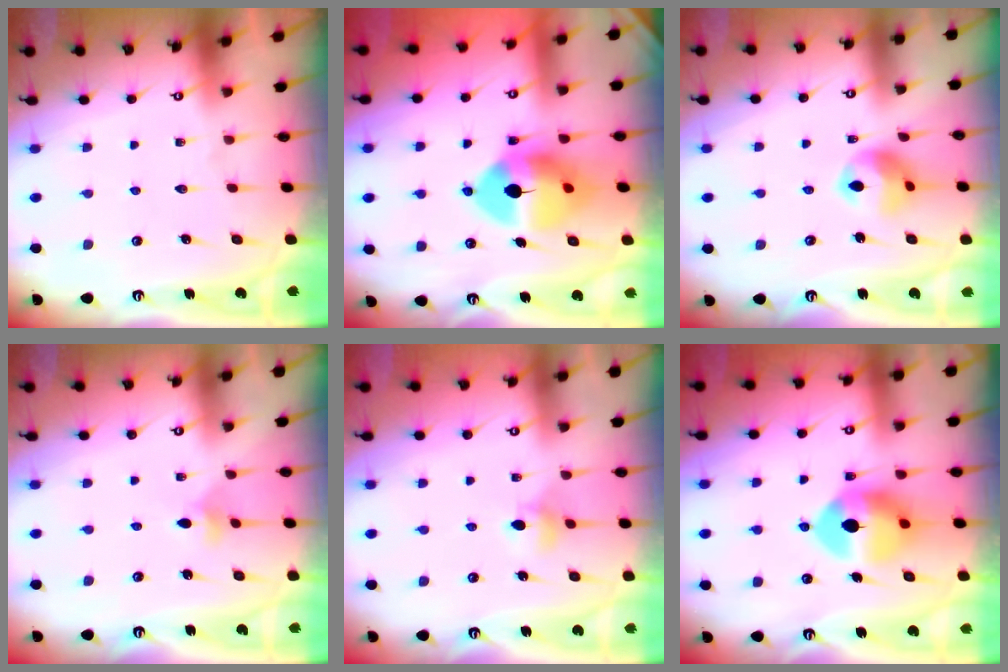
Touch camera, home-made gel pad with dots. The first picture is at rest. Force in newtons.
{"total": 12.2, "press": 12.1, "slide": 1.7}
{"total": 10.3, "press": 10.2, "slide": 1.5}
{"total": 5.0, "press": 4.9, "slide": 0.9}
{"total": 4.4, "press": 4.4, "slide": 0.6}
{"total": 9.8, "press": 9.7, "slide": 1.3}